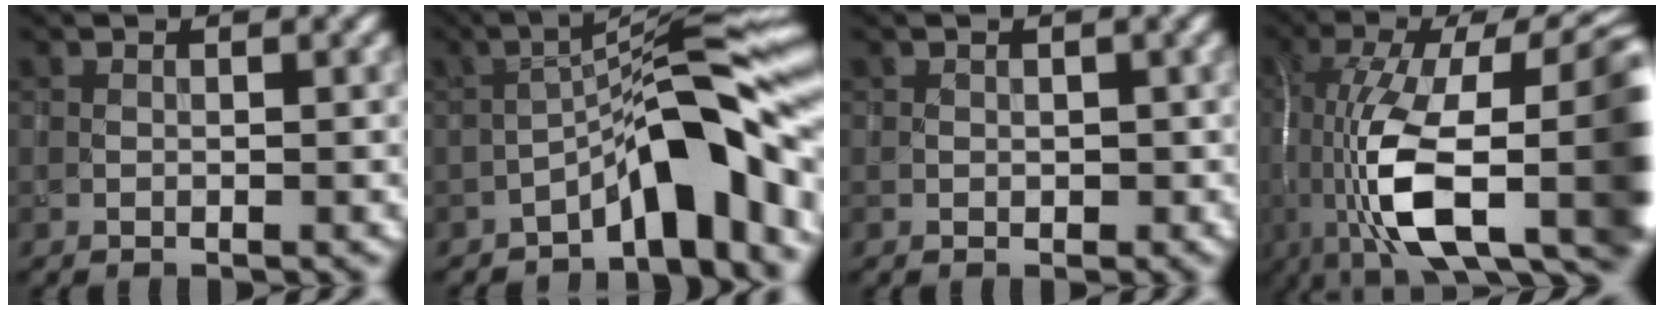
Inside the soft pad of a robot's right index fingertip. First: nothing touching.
{"total": 9.5, "force": [-4.8, 2.0, 8.0], "torque": [-0.103, 0.026, -0.087]}
{"total": 1.0, "force": [-0.1, 1.0, 0.4], "torque": [-0.007, -0.005, 0.001]}
{"total": 17.8, "force": [-3.4, 6.7, 16.1], "torque": [-0.269, 0.024, -0.053]}